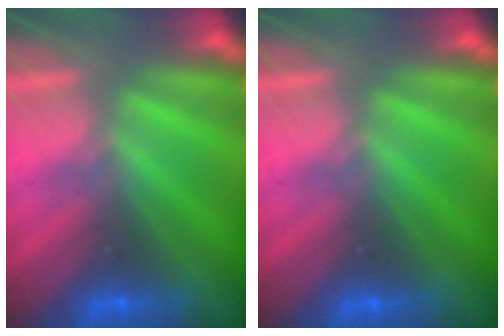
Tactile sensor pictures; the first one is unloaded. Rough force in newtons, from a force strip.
{"total": 0.0}